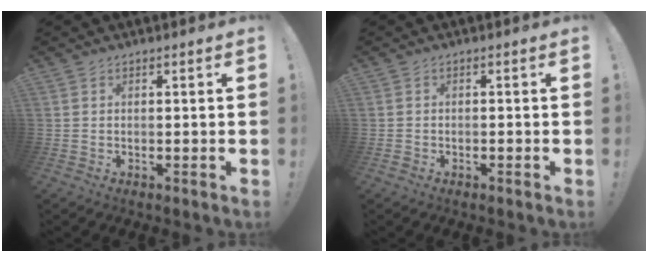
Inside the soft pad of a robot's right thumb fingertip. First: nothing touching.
{"total": 1.3, "force": [-1.0, 0.5, 0.5], "torque": [-0.011, 0.006, -0.017]}